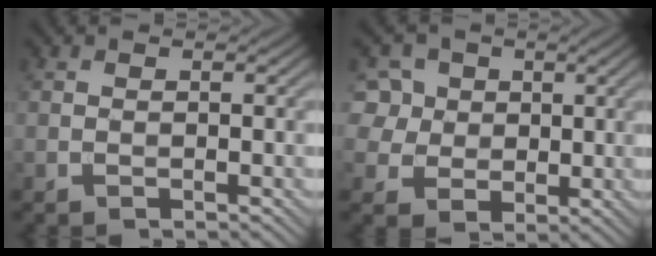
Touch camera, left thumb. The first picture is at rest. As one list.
[{"total": 8.4, "force": [2.7, 7.3, 3.1], "torque": [-0.113, 0.012, 0.053]}]